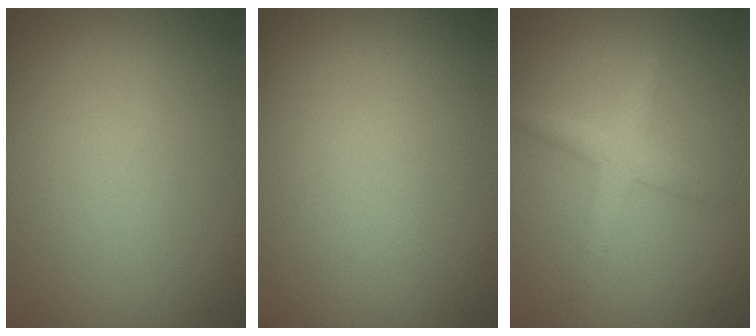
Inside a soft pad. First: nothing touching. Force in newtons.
{"total": 0.0}
{"total": 2.4, "press": 2.4, "slide": 0.0}